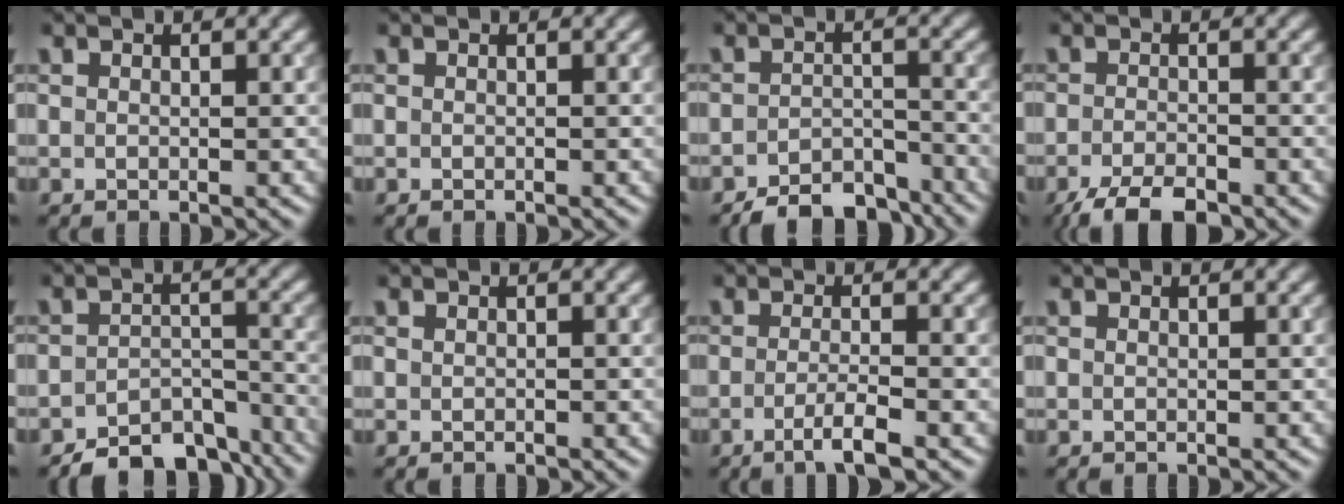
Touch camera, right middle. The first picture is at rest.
{"total": 0.0}
{"total": 5.4, "force": [-4.6, 2.0, 2.0], "torque": [-0.023, -0.005, -0.070]}
{"total": 4.3, "force": [-3.2, 1.3, 2.5], "torque": [-0.041, -0.005, -0.060]}
{"total": 6.7, "force": [-5.6, 2.7, 2.6], "torque": [-0.031, -0.011, -0.082]}
{"total": 0.0}
{"total": 2.9, "force": [-1.3, 0.6, 2.6], "torque": [-0.040, 0.001, -0.029]}
{"total": 0.0}